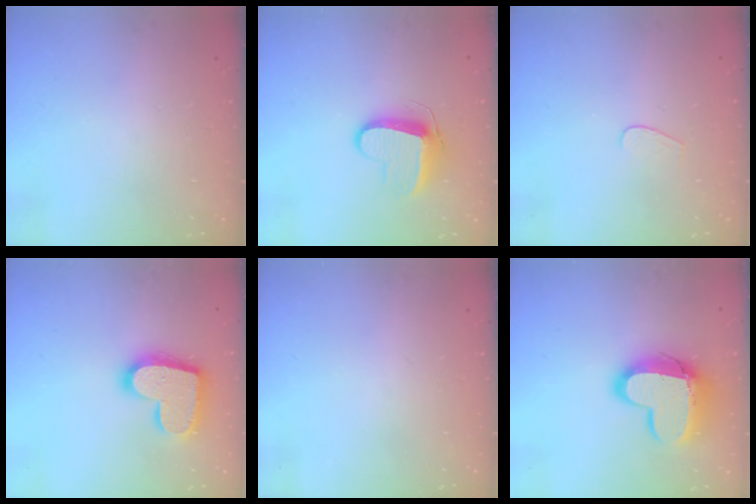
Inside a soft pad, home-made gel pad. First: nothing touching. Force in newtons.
{"total": 9.5, "press": 9.5, "slide": 0.2}
{"total": 4.0, "press": 4.0, "slide": 0.4}
{"total": 17.0, "press": 17.0, "slide": 1.1}
{"total": 0.0}
{"total": 15.4, "press": 15.4, "slide": 1.1}